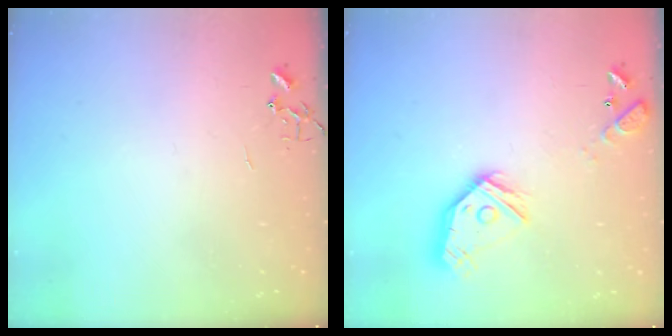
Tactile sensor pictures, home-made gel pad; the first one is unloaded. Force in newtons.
{"total": 15.8, "press": 15.7, "slide": 1.5}